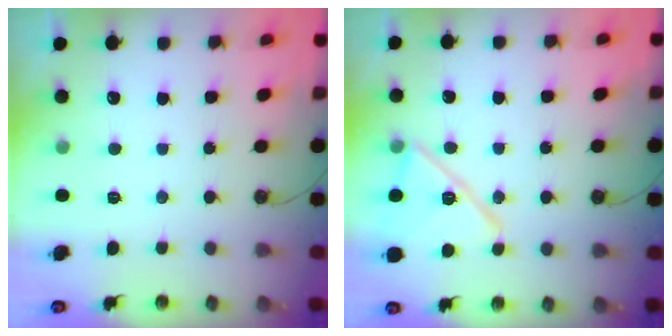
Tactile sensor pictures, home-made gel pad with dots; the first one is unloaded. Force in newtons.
{"total": 14.0, "press": 13.9, "slide": 0.7}